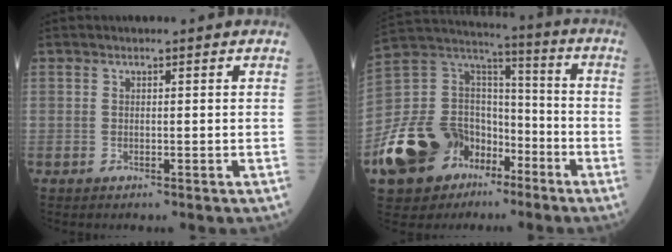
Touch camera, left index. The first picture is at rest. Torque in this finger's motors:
{"motor_torque": [1.50, 0.48, 0.67, 0.18]}